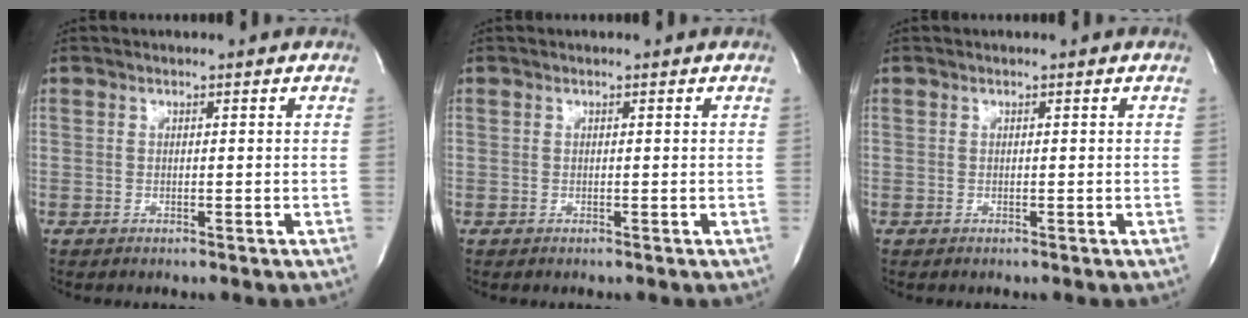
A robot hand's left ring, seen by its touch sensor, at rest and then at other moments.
{"total": 0.0}
{"total": 0.0}